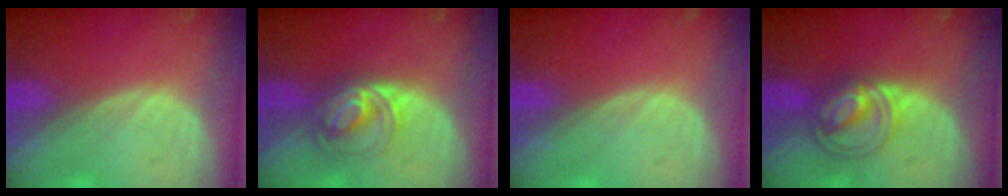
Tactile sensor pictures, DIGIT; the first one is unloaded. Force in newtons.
{"total": 5.9, "press": 5.5, "slide": 2.1}
{"total": 0.0}
{"total": 5.8, "press": 5.8, "slide": 0.2}